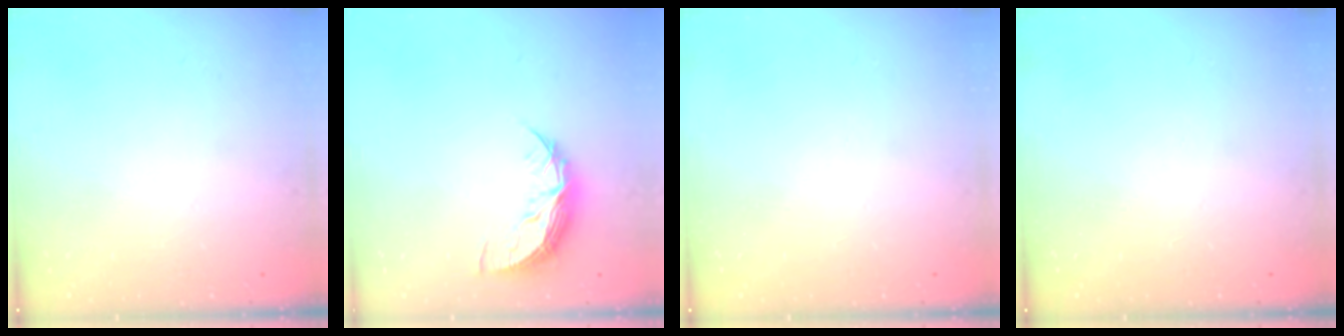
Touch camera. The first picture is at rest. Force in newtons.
{"total": 8.7, "press": 8.7, "slide": 0.4}
{"total": 0.0}
{"total": 0.0}